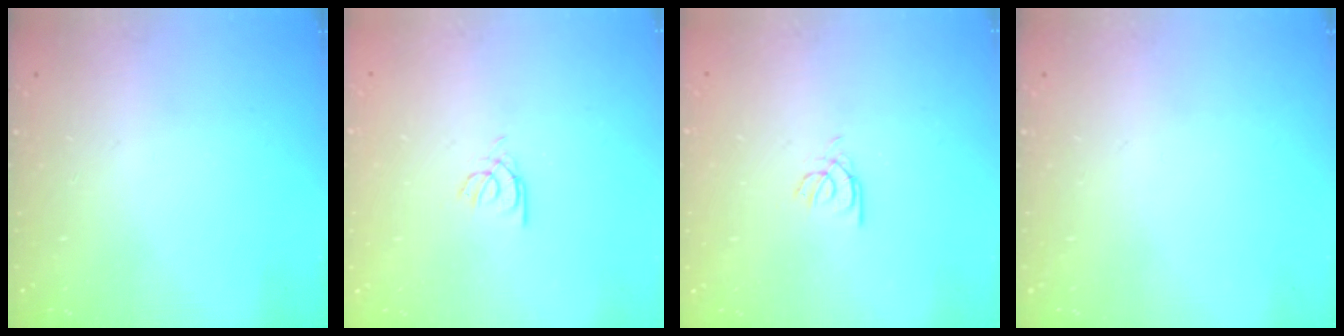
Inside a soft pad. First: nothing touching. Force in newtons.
{"total": 2.5, "press": 2.4, "slide": 0.3}
{"total": 2.5, "press": 2.4, "slide": 0.3}
{"total": 0.0}